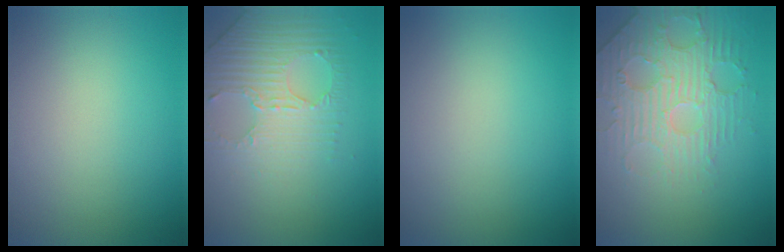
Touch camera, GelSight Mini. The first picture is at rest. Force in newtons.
{"total": 4.5, "press": 3.1, "slide": 3.2}
{"total": 0.0}
{"total": 4.8, "press": 3.8, "slide": 2.9}